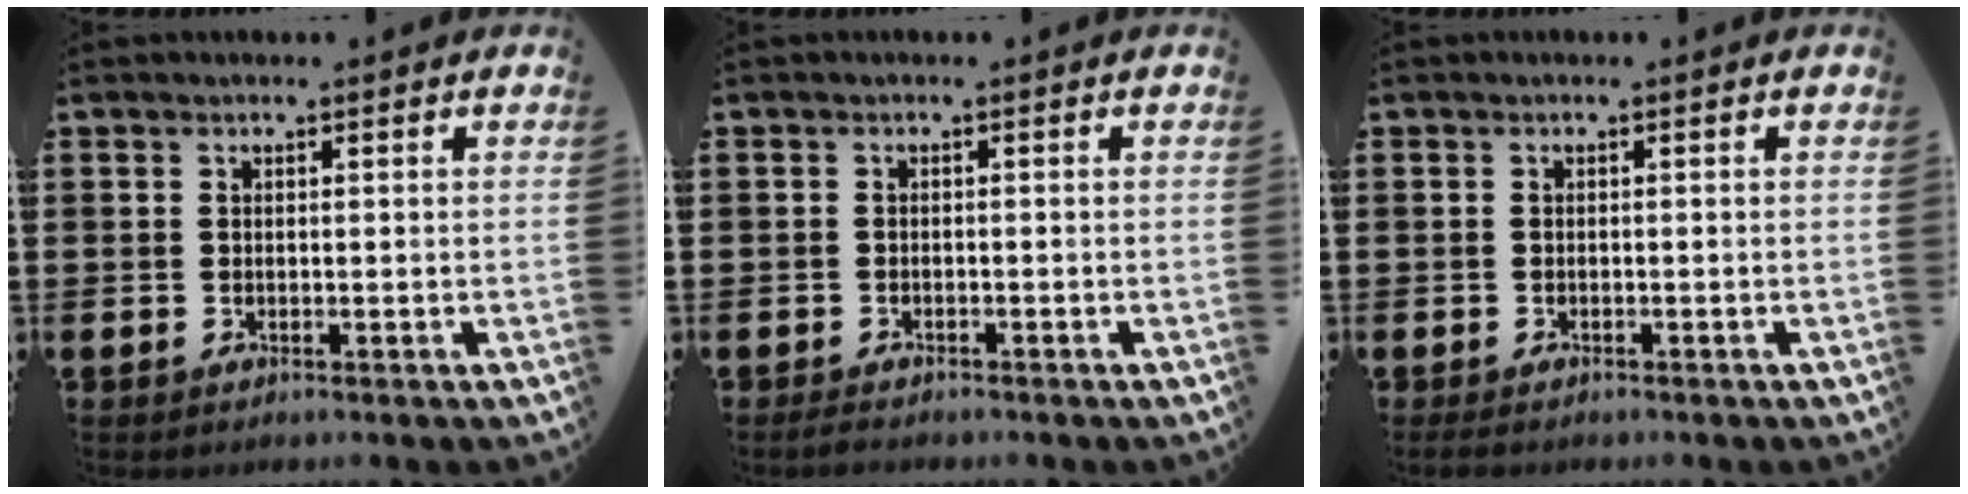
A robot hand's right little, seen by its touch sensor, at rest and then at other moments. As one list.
[{"total": 0.9, "force": [-0.8, 0.2, 0.3], "torque": [-0.009, 0.001, -0.017]}, {"total": 0.8, "force": [-0.7, 0.3, 0.3], "torque": [-0.008, 0.001, -0.017]}]